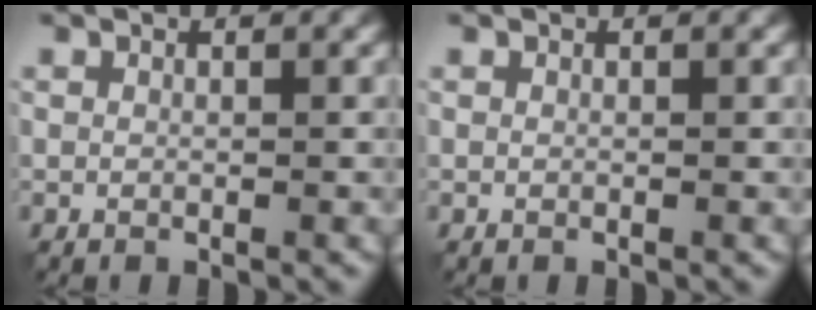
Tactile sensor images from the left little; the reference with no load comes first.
{"total": 0.0}